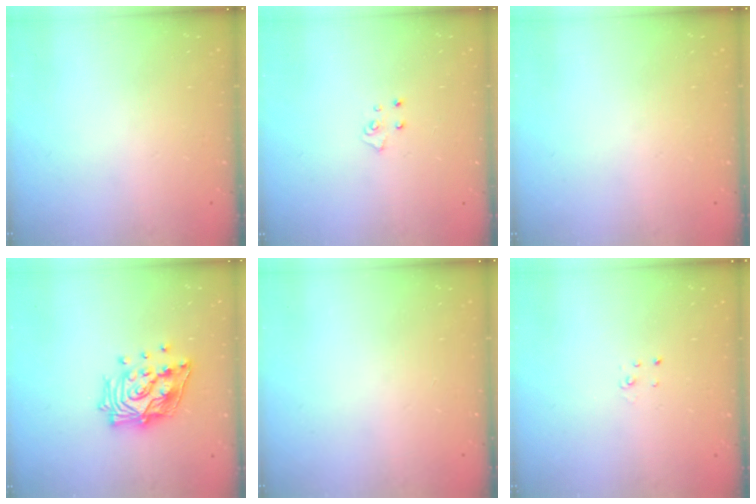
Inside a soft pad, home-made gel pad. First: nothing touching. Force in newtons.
{"total": 5.1, "press": 5.1, "slide": 0.4}
{"total": 0.0}
{"total": 16.7, "press": 16.7, "slide": 1.2}
{"total": 0.0}
{"total": 2.0, "press": 2.0, "slide": 0.2}